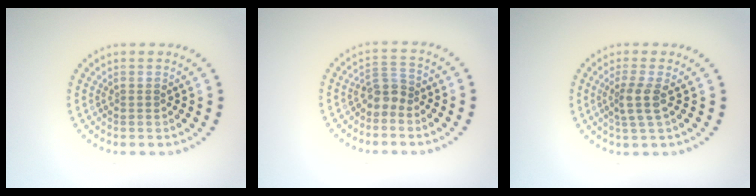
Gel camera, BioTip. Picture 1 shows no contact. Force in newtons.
{"total": 2.1, "press": 1.6, "slide": 1.4}
{"total": 2.2, "press": 1.8, "slide": 1.3}